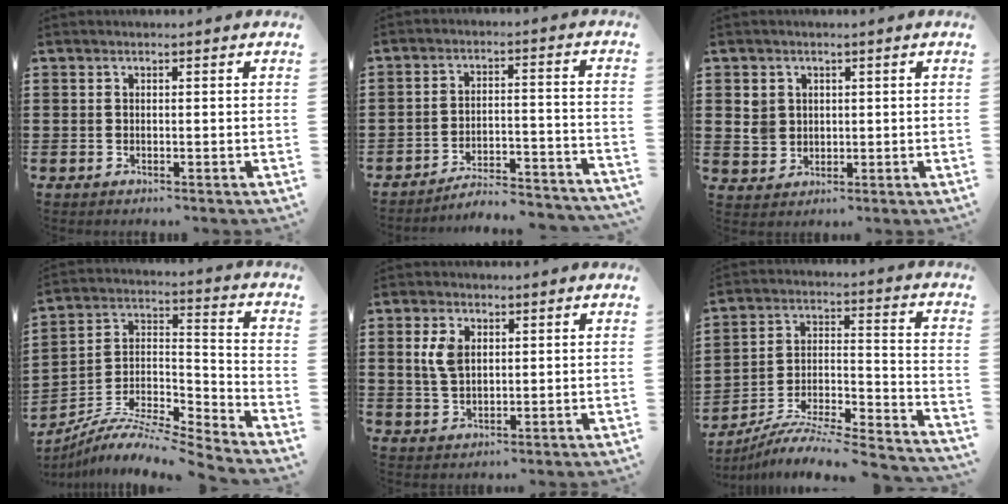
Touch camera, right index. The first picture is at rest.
{"total": 5.5, "force": [-5.3, 0.2, 1.4], "torque": [-0.025, 0.001, -0.106]}
{"total": 3.6, "force": [1.0, 3.3, 0.9], "torque": [-0.033, 0.012, 0.018]}
{"total": 8.4, "force": [-7.6, 1.6, 3.3], "torque": [-0.067, 0.004, -0.155]}
{"total": 4.5, "force": [1.3, 2.8, 3.3], "torque": [-0.073, 0.010, 0.022]}
{"total": 7.0, "force": [-6.6, 0.1, 2.4], "torque": [-0.041, -0.007, -0.136]}